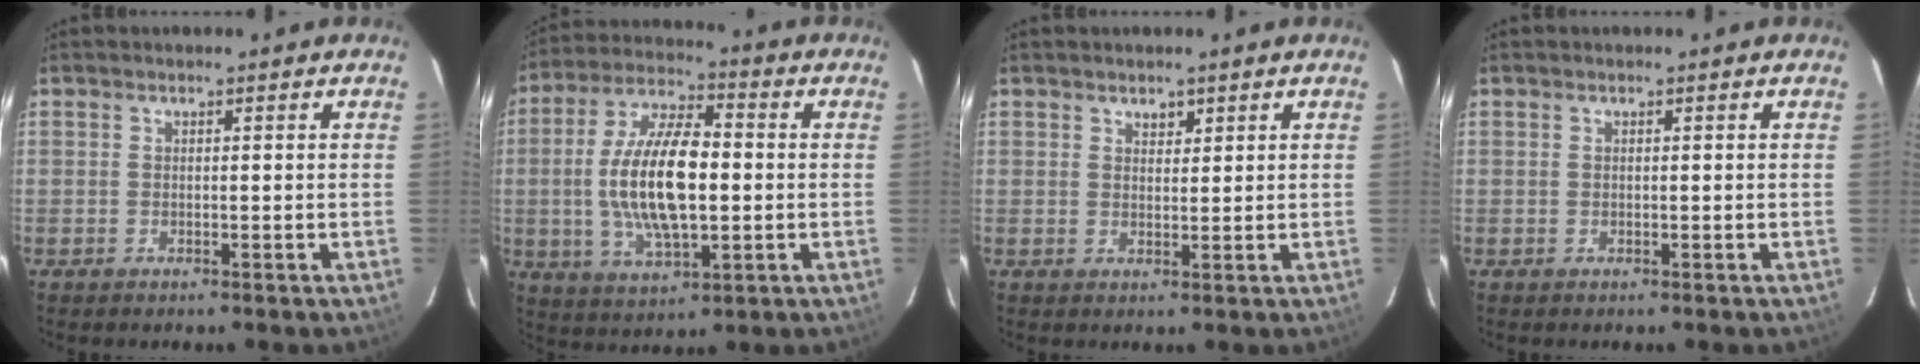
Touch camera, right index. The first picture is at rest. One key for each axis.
{"total": 16.4, "fx": -0.9, "fy": 6.6, "fz": 15.0, "tx": -0.296, "ty": 0.006, "tz": -0.014}
{"total": 1.8, "fx": 1.2, "fy": 1.2, "fz": 0.6, "tx": -0.005, "ty": 0.002, "tz": 0.021}
{"total": 0.0}